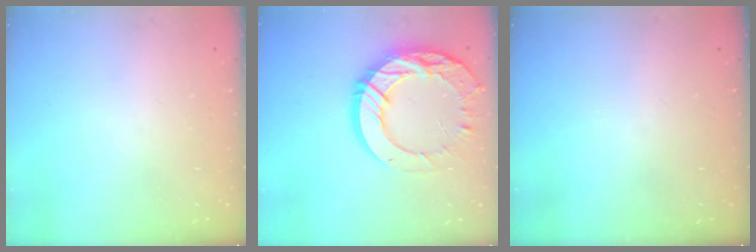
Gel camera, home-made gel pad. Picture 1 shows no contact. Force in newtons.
{"total": 20.2, "press": 20.2, "slide": 1.8}
{"total": 0.0}